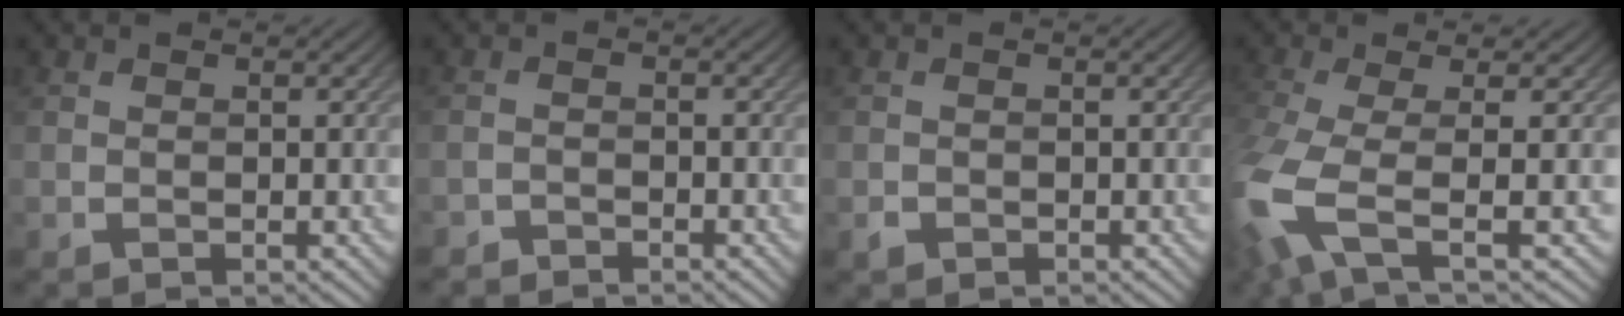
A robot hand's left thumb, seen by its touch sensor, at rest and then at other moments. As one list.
[{"total": 1.7, "force": [-1.7, 0.1, -0.1], "torque": [0.004, 0.001, -0.038]}, {"total": 0.7, "force": [-0.4, 0.5, 0.1], "torque": [-0.001, -0.001, -0.012]}, {"total": 8.4, "force": [-2.2, 2.5, 7.7], "torque": [-0.177, -0.016, -0.051]}]